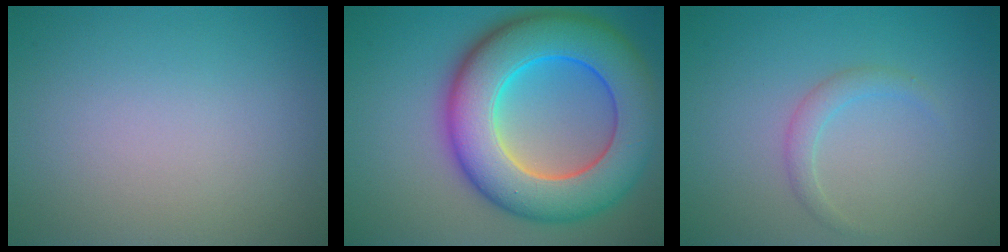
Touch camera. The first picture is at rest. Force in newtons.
{"total": 12.5, "press": 12.5, "slide": 0.3}
{"total": 1.4, "press": 1.4, "slide": 0.0}